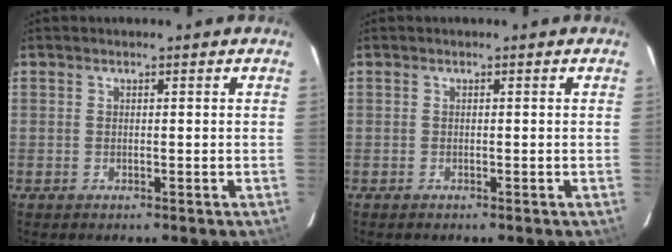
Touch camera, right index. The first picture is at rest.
{"total": 0.0}